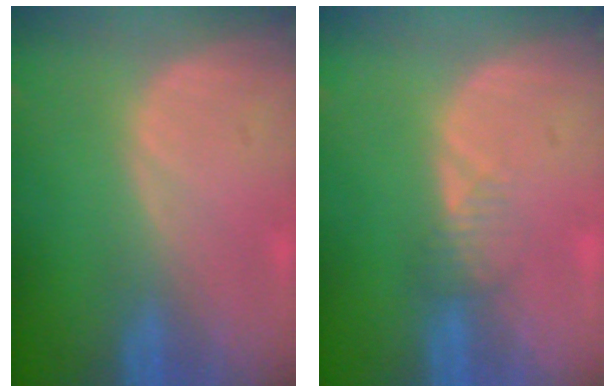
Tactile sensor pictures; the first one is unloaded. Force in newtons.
{"total": 1.6, "press": 1.6, "slide": 0.2}